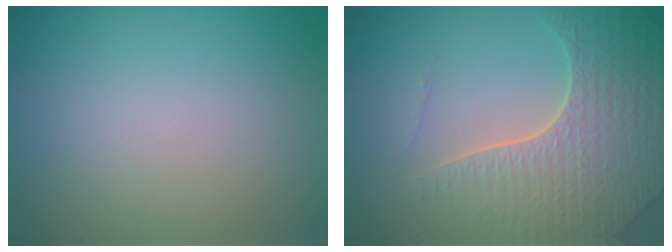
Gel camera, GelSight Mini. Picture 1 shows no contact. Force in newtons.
{"total": 6.8, "press": 5.2, "slide": 4.4}